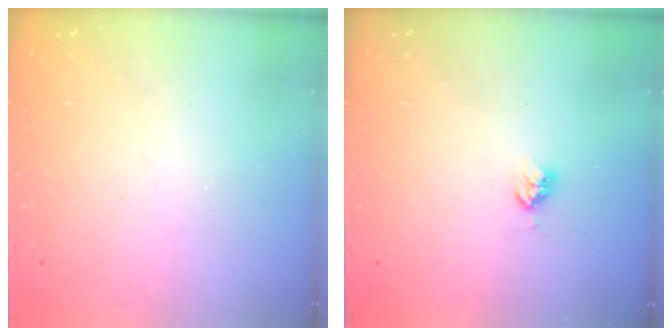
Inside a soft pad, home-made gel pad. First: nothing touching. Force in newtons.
{"total": 4.0, "press": 3.9, "slide": 0.4}